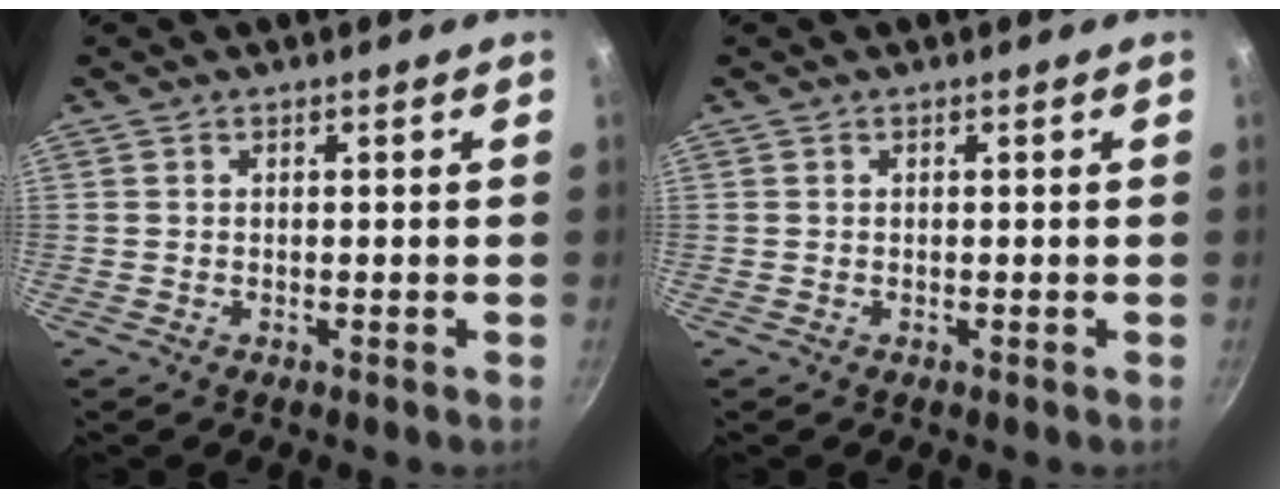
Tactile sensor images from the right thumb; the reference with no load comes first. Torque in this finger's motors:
{"motor_torque": [0.00, 0.00, 0.07, 0.07, -0.02]}